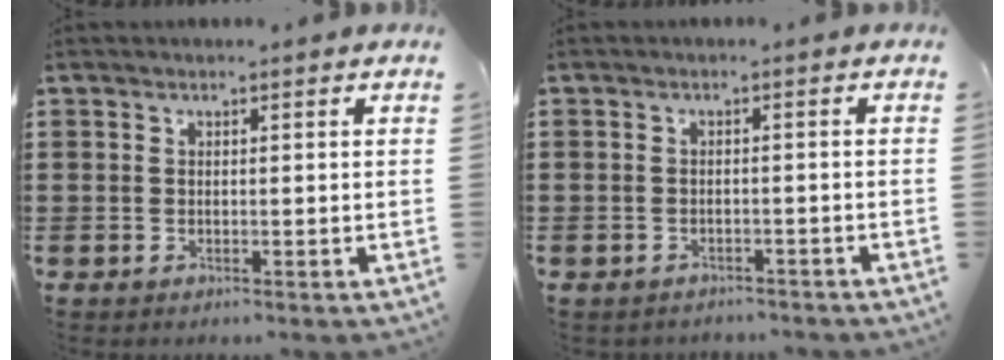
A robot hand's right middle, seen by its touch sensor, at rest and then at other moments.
{"total": 1.5, "force": [-1.5, 0.3, -0.1], "torque": [-0.004, -0.002, -0.032]}